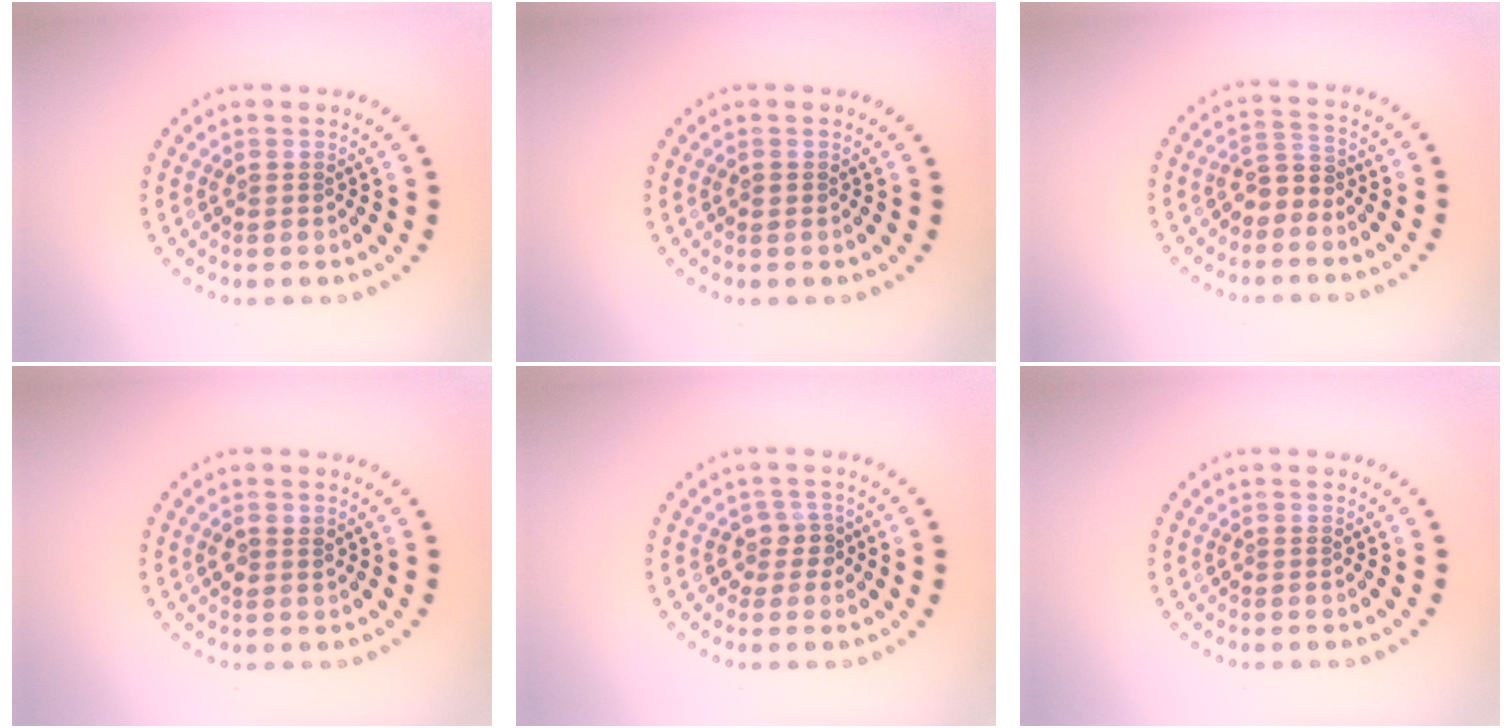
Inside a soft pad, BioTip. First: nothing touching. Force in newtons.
{"total": 0.8, "press": 0.8, "slide": 0.2}
{"total": 2.0, "press": 1.8, "slide": 1.0}
{"total": 1.0, "press": 0.9, "slide": 0.4}
{"total": 1.9, "press": 1.6, "slide": 1.1}
{"total": 0.0}